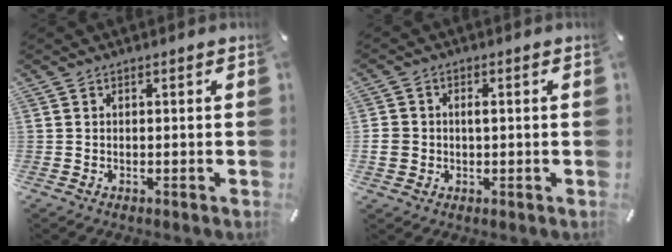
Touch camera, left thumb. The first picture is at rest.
{"total": 3.6, "force": [0.1, 2.9, 2.0], "torque": [-0.032, 0.005, 0.000]}